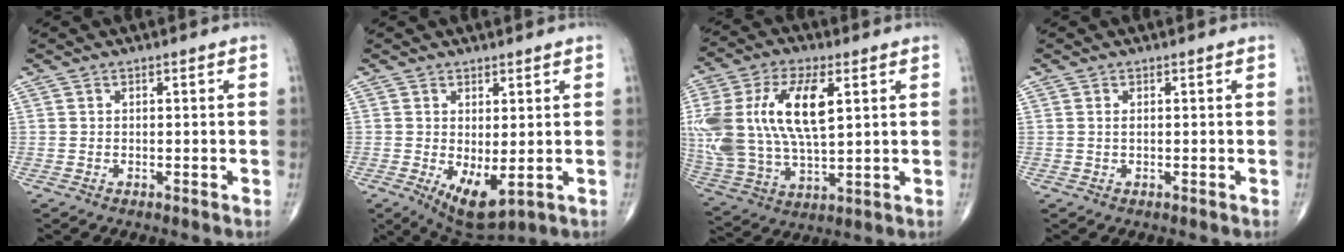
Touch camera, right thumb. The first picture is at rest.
{"total": 7.1, "force": [-1.0, 3.0, 6.3], "torque": [-0.099, -0.017, 0.000]}
{"total": 22.1, "force": [5.1, 10.7, 18.6], "torque": [-0.405, -0.002, 0.096]}
{"total": 0.5, "force": [0.1, 0.2, 0.4], "torque": [-0.010, 0.000, 0.004]}